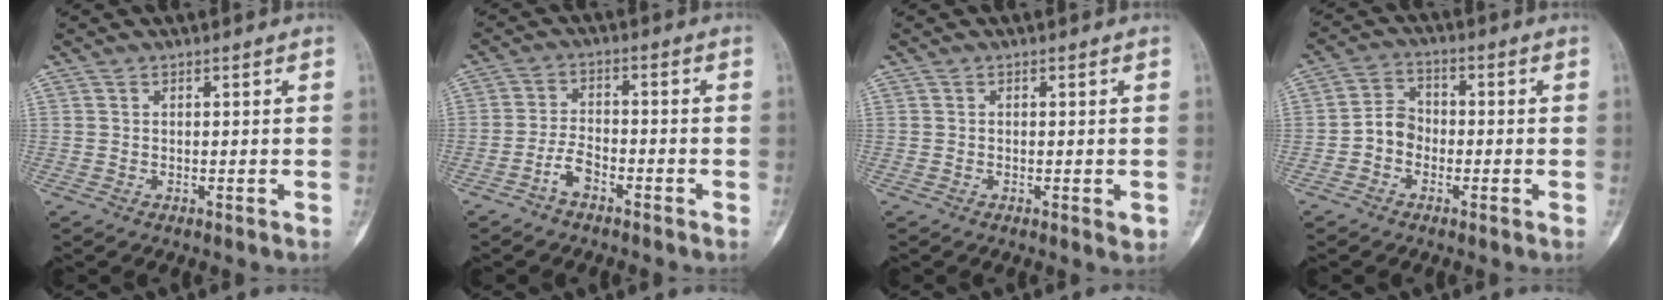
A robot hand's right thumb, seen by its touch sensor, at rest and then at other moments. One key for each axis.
{"total": 4.2, "fx": -2.8, "fy": 2.0, "fz": 2.5, "tx": -0.045, "ty": 0.024, "tz": -0.055}
{"total": 1.6, "fx": -0.5, "fy": 0.6, "fz": 1.4, "tx": -0.017, "ty": -0.002, "tz": -0.006}
{"total": 5.2, "fx": -1.6, "fy": 4.2, "fz": 2.6, "tx": -0.028, "ty": 0.023, "tz": -0.042}